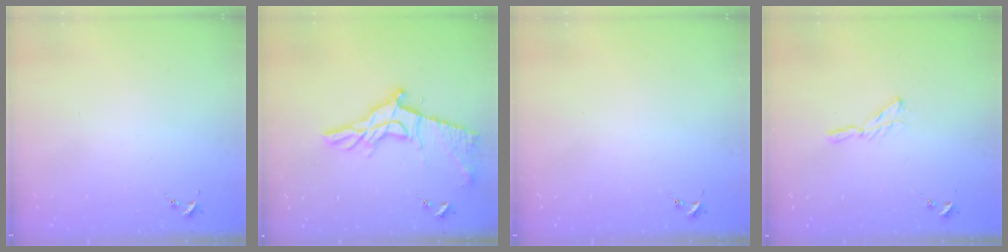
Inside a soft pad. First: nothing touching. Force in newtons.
{"total": 16.7, "press": 16.7, "slide": 0.7}
{"total": 0.0}
{"total": 5.3, "press": 5.3, "slide": 0.5}